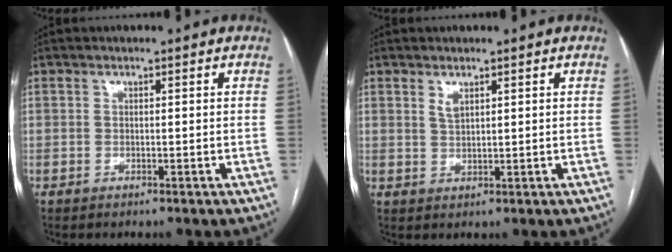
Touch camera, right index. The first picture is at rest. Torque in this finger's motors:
{"motor_torque": [0.01, 0.01, 0.00, 0.02]}